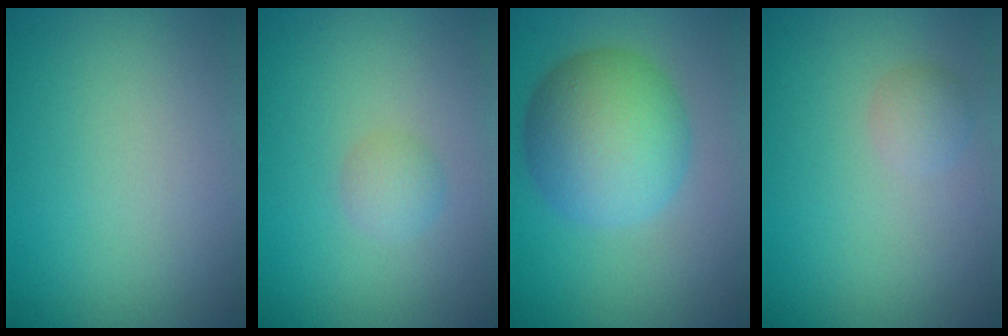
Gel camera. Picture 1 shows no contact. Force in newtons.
{"total": 1.4, "press": 1.4, "slide": 0.1}
{"total": 7.7, "press": 7.7, "slide": 0.2}
{"total": 1.3, "press": 1.3, "slide": 0.2}